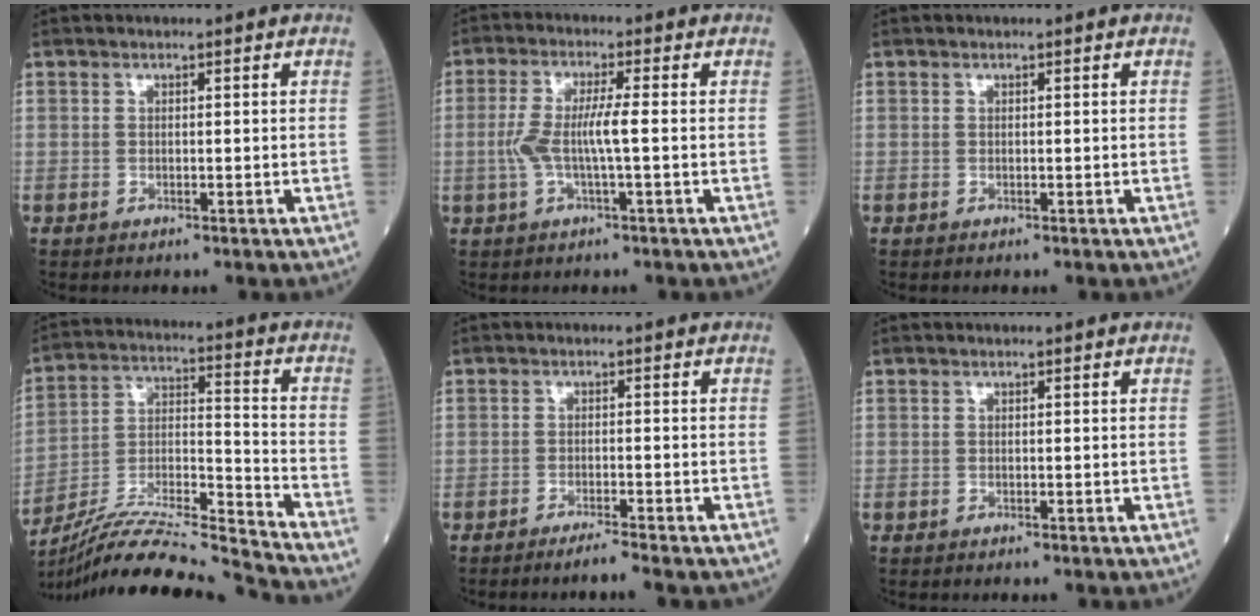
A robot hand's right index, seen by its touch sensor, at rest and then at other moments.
{"total": 5.6, "force": [-0.5, 0.2, 5.5], "torque": [-0.125, 0.007, -0.012]}
{"total": 0.0}
{"total": 20.3, "force": [-19.1, -1.6, 6.6], "torque": [-0.136, -0.008, -0.328]}
{"total": 3.5, "force": [-2.9, -0.2, 1.8], "torque": [-0.024, -0.003, -0.040]}
{"total": 0.0}